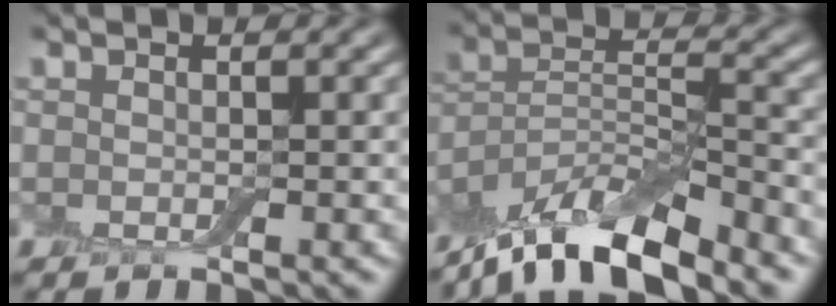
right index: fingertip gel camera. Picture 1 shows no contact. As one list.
[{"total": 9.8, "force": [-7.9, 2.7, 5.1], "torque": [-0.088, 0.002, -0.152]}]